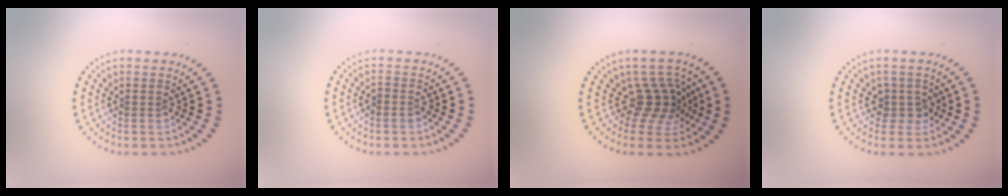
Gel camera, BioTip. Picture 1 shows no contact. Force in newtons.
{"total": 1.0, "press": 0.9, "slide": 0.5}
{"total": 3.4, "press": 2.3, "slide": 2.4}
{"total": 2.0, "press": 1.5, "slide": 1.2}